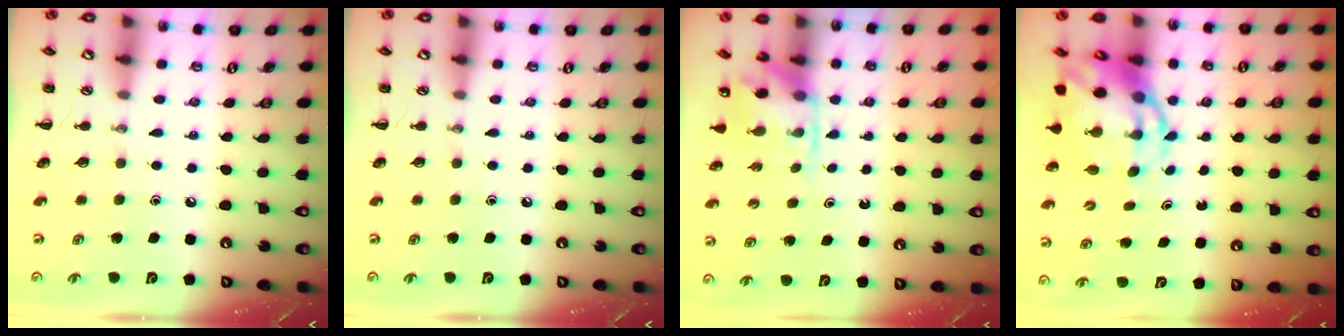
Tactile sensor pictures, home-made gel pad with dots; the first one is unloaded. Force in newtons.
{"total": 0.0}
{"total": 4.7, "press": 4.6, "slide": 0.6}
{"total": 7.7, "press": 7.5, "slide": 2.1}